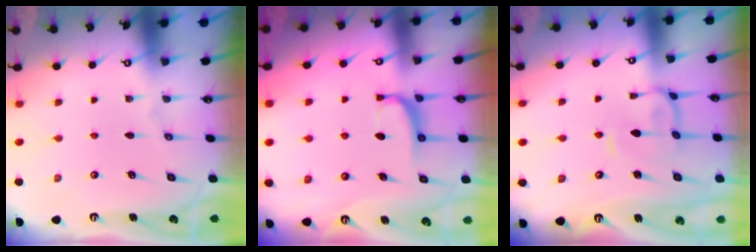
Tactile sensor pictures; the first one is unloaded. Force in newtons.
{"total": 0.8, "press": 0.7, "slide": 0.4}
{"total": 0.8, "press": 0.5, "slide": 0.6}